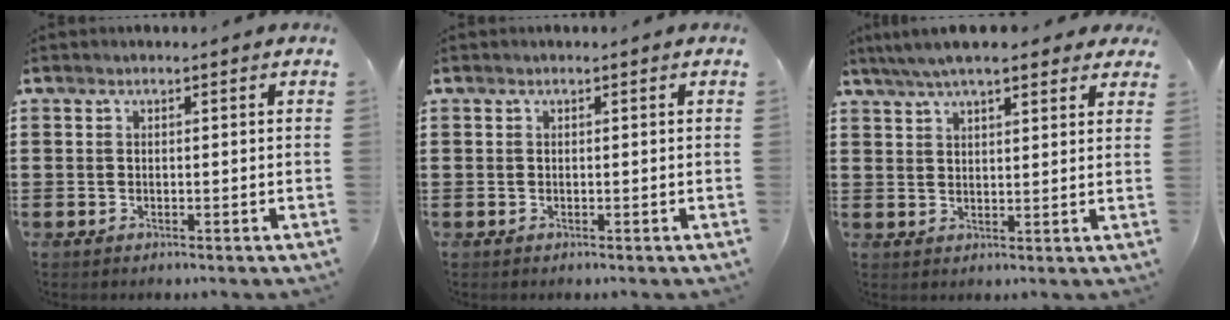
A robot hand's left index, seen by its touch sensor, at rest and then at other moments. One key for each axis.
{"total": 0.0}
{"total": 6.1, "fx": 5.0, "fy": 1.3, "fz": 3.4, "tx": -0.078, "ty": -0.002, "tz": 0.091}